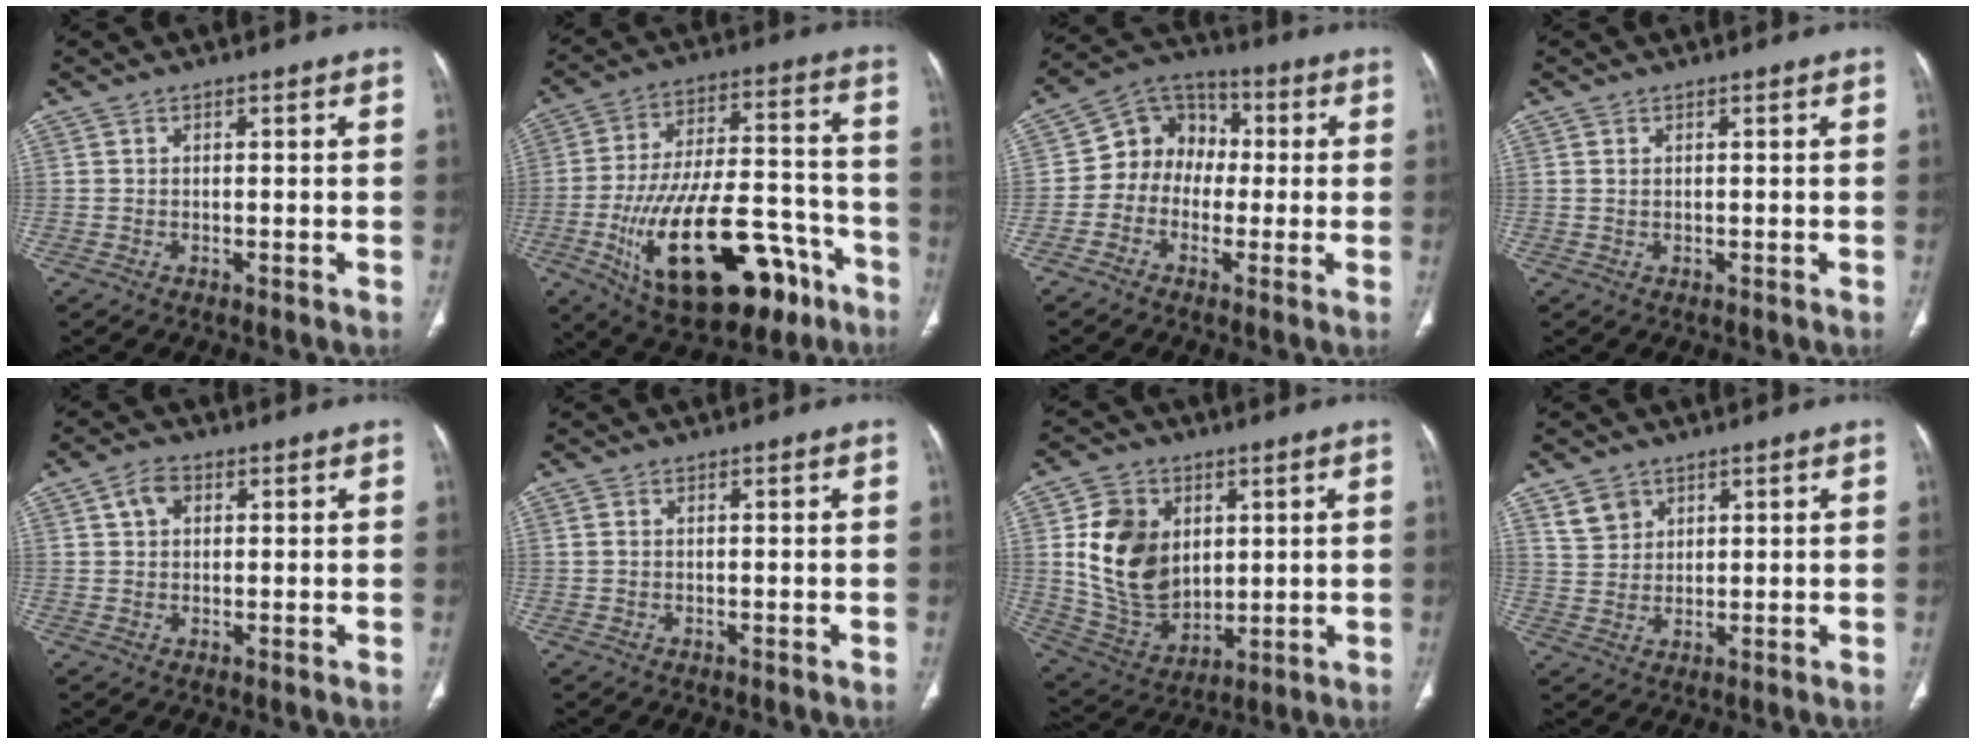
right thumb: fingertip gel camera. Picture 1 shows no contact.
{"total": 28.0, "force": [-12.4, 12.5, 21.8], "torque": [-0.355, 0.051, -0.182]}
{"total": 10.3, "force": [-0.5, 8.7, 5.4], "torque": [-0.047, 0.033, -0.025]}
{"total": 0.7, "force": [0.4, 0.4, 0.4], "torque": [-0.007, -0.001, 0.008]}
{"total": 3.7, "force": [1.3, 2.7, 2.2], "torque": [-0.035, 0.007, 0.024]}
{"total": 0.7, "force": [0.2, 0.4, 0.5], "torque": [-0.017, 0.005, 0.006]}
{"total": 16.0, "force": [3.3, 11.9, 10.1], "torque": [-0.146, -0.018, 0.080]}
{"total": 4.5, "force": [2.8, 3.2, 1.2], "torque": [-0.008, -0.016, 0.062]}